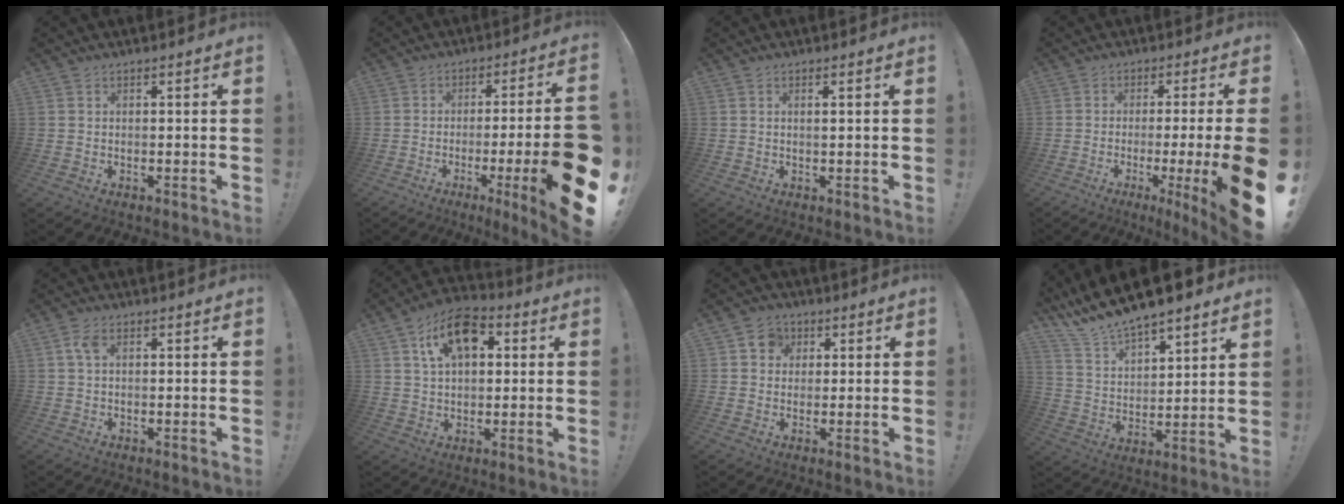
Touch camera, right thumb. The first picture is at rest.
{"total": 15.7, "force": [-5.5, 1.1, 14.7], "torque": [-0.219, 0.012, -0.080]}
{"total": 1.1, "force": [0.6, -0.4, 0.8], "torque": [-0.009, -0.005, 0.008]}
{"total": 12.9, "force": [-3.8, 0.0, 12.3], "torque": [-0.174, 0.003, -0.052]}
{"total": 3.1, "force": [0.9, 1.5, 2.6], "torque": [-0.052, 0.005, 0.015]}
{"total": 13.4, "force": [5.4, 8.5, 8.8], "torque": [-0.129, -0.010, 0.099]}
{"total": 5.8, "force": [1.9, 5.0, 2.1], "torque": [-0.038, 0.004, 0.038]}
{"total": 11.8, "force": [11.0, 2.9, 3.5], "torque": [-0.097, -0.092, 0.199]}